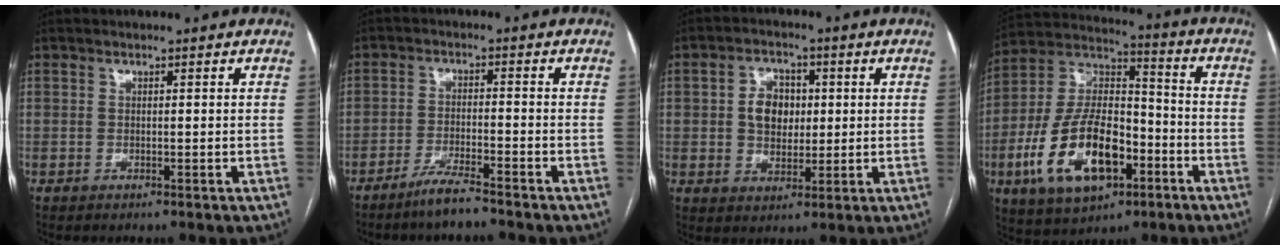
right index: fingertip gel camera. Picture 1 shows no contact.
{"total": 4.7, "force": [-4.0, -0.1, 2.5], "torque": [-0.048, -0.010, -0.077]}
{"total": 6.2, "force": [0.8, 4.6, 4.1], "torque": [-0.074, 0.014, 0.019]}
{"total": 18.3, "force": [-6.9, 8.7, 14.5], "torque": [-0.295, 0.009, -0.114]}